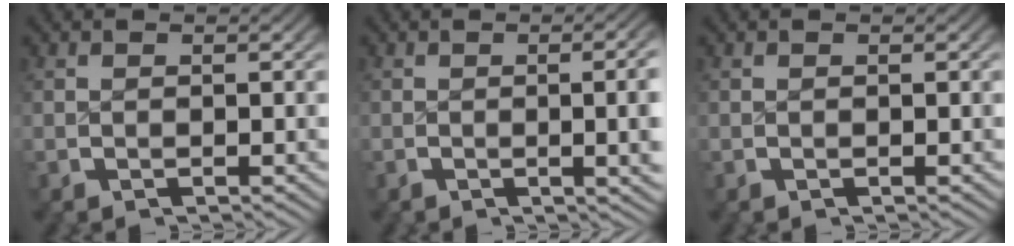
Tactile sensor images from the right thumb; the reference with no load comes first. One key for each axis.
{"total": 4.4, "fx": -0.7, "fy": 1.0, "fz": 4.2, "tx": -0.041, "ty": 0.013, "tz": -0.017}
{"total": 0.0}